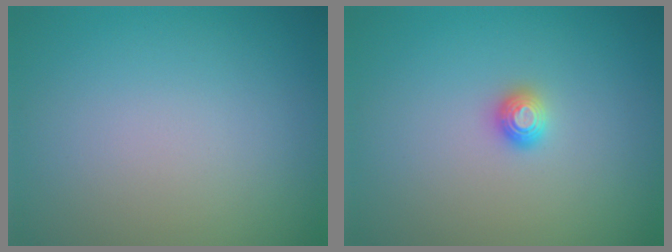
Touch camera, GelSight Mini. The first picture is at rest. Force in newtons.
{"total": 1.2, "press": 1.1, "slide": 0.3}